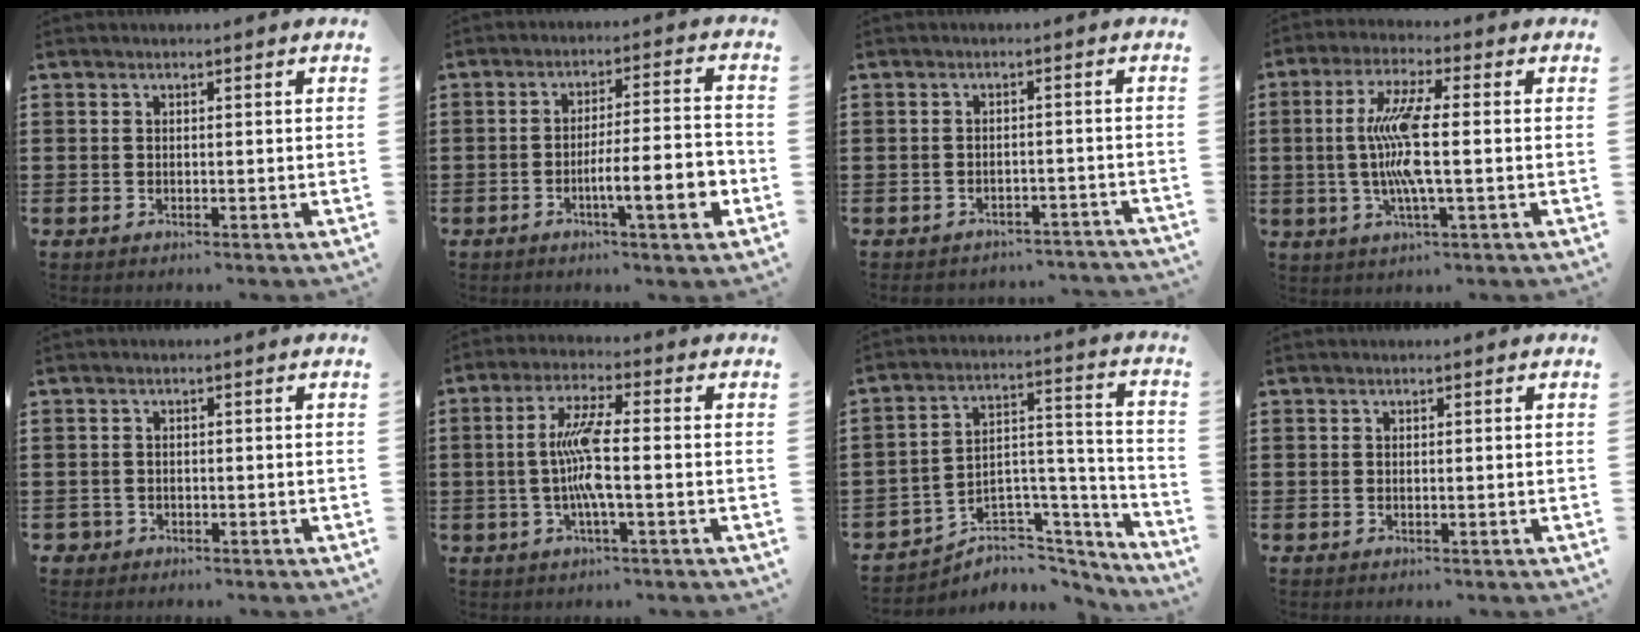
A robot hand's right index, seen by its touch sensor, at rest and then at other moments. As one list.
[{"total": 8.6, "force": [-3.2, 1.2, 7.8], "torque": [-0.119, -0.005, -0.056]}, {"total": 2.2, "force": [-2.2, 0.3, -0.1], "torque": [-0.007, 0.000, -0.049]}, {"total": 9.3, "force": [-0.5, 1.3, 9.2], "torque": [-0.198, -0.015, -0.021]}, {"total": 1.2, "force": [-0.8, 0.9, 0.2], "torque": [-0.007, 0.001, -0.018]}, {"total": 7.4, "force": [-0.8, 1.0, 7.3], "torque": [-0.153, -0.006, -0.025]}, {"total": 4.4, "force": [-3.0, 3.2, 0.6], "torque": [-0.022, -0.005, -0.057]}, {"total": 0.0}]